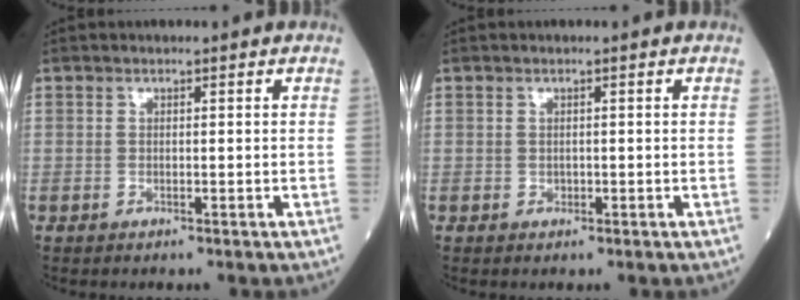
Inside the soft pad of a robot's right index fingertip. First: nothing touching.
{"total": 0.6, "force": [-0.1, 0.5, 0.2], "torque": [-0.002, 0.002, -0.004]}